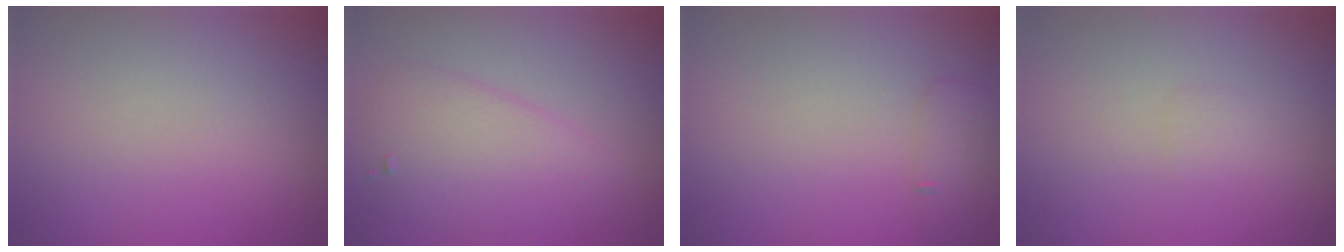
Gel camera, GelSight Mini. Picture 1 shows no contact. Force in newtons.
{"total": 3.8, "press": 3.8, "slide": 0.1}
{"total": 1.4, "press": 1.4, "slide": 0.0}
{"total": 0.6, "press": 0.6, "slide": 0.0}